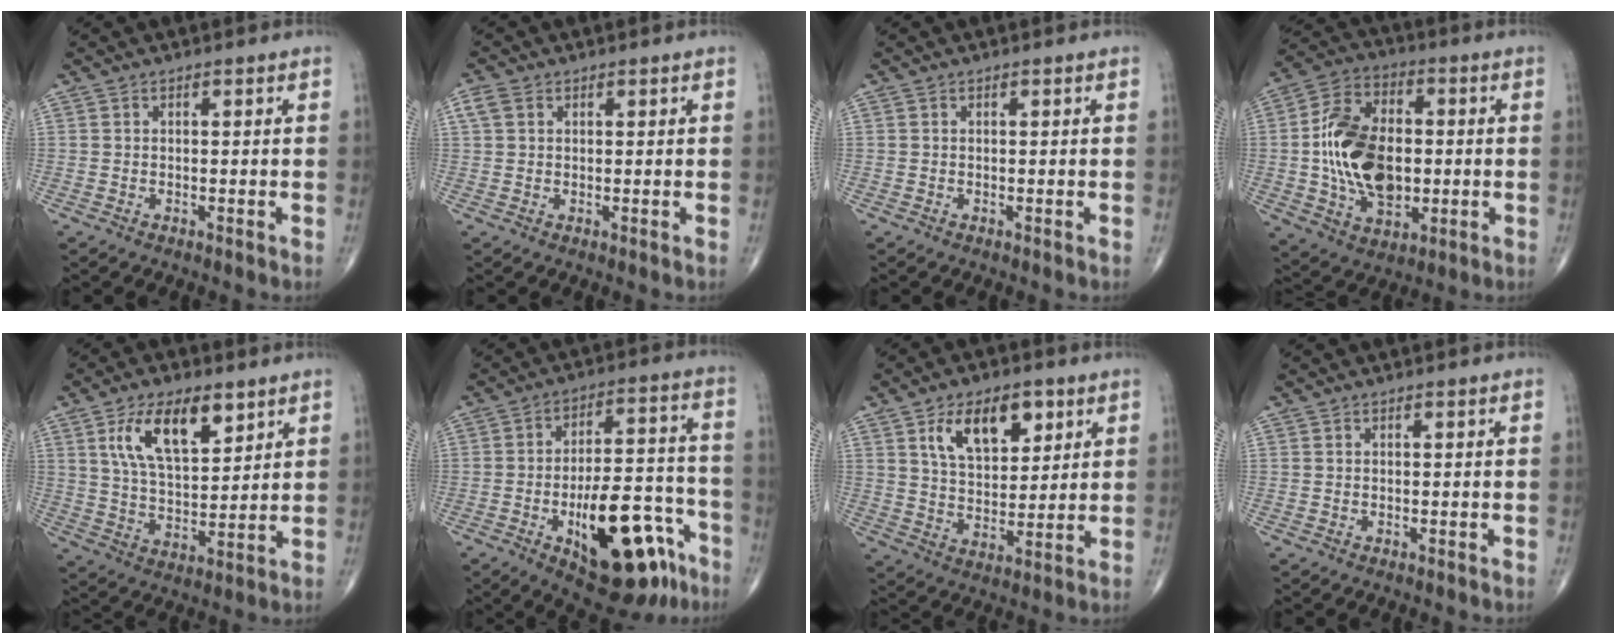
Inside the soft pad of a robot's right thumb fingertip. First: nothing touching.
{"total": 2.6, "force": [1.0, 1.9, 1.4], "torque": [-0.034, 0.011, 0.021]}
{"total": 0.0}
{"total": 18.2, "force": [-0.5, 11.8, 13.9], "torque": [-0.233, 0.014, -0.005]}
{"total": 13.0, "force": [6.3, 6.0, 9.7], "torque": [-0.153, -0.025, 0.122]}
{"total": 21.6, "force": [-9.8, 9.2, 16.8], "torque": [-0.208, 0.062, -0.129]}
{"total": 12.3, "force": [5.6, 6.8, 8.5], "torque": [-0.110, -0.023, 0.102]}
{"total": 0.0}